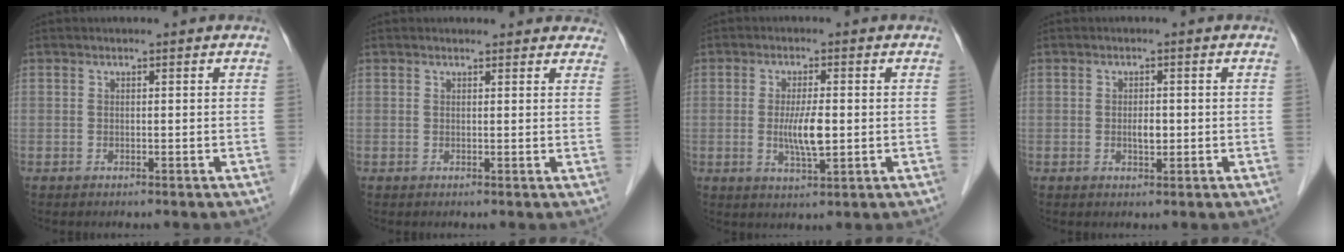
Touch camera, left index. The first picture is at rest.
{"total": 5.9, "force": [5.5, 1.8, 1.3], "torque": [0.004, 0.005, 0.044]}
{"total": 5.3, "force": [-0.4, 0.9, 5.2], "torque": [-0.103, -0.011, -0.007]}
{"total": 2.0, "force": [-0.3, 0.9, 1.8], "torque": [-0.033, -0.002, -0.003]}